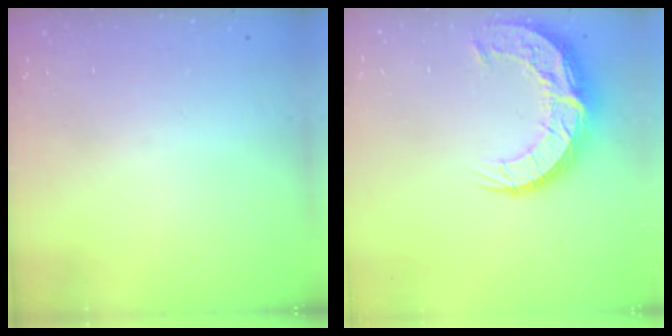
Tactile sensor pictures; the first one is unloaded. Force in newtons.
{"total": 15.1, "press": 15.1, "slide": 1.2}